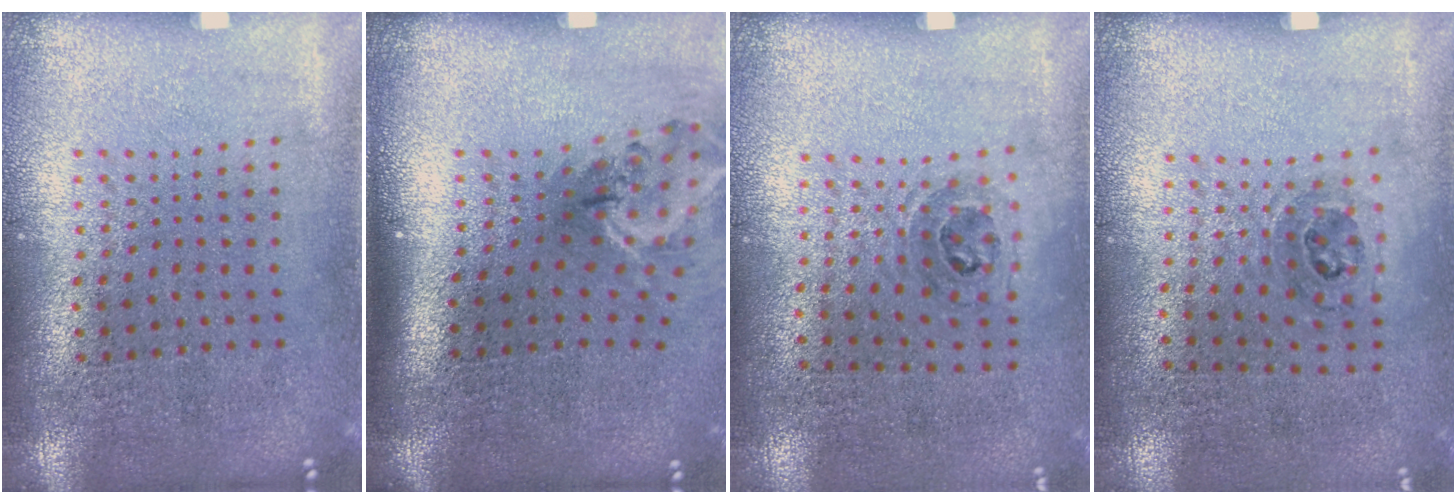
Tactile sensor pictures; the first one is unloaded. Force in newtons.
{"total": 1.9, "press": 1.3, "slide": 1.4}
{"total": 1.1, "press": 0.7, "slide": 0.8}
{"total": 1.1, "press": 0.7, "slide": 0.9}